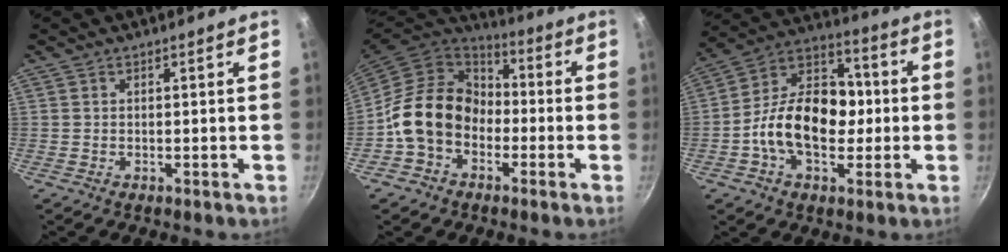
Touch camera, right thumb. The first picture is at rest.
{"total": 15.2, "force": [-3.0, 12.1, 8.6], "torque": [-0.115, 0.047, -0.068]}
{"total": 17.9, "force": [-2.0, 12.0, 13.1], "torque": [-0.178, 0.041, -0.053]}